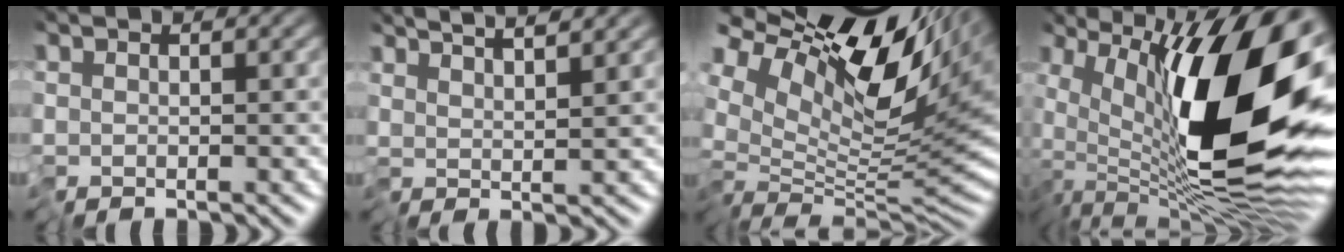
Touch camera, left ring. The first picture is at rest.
{"total": 4.6, "force": [4.2, -0.1, 1.9], "torque": [-0.025, 0.025, 0.051]}
{"total": 14.3, "force": [7.0, 5.1, 11.4], "torque": [-0.212, 0.035, 0.116]}
{"total": 16.6, "force": [3.3, 6.9, 14.7], "torque": [-0.216, -0.007, 0.064]}